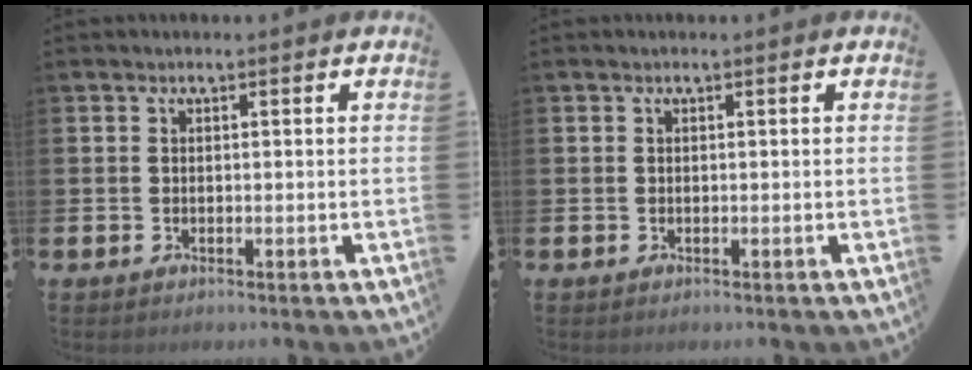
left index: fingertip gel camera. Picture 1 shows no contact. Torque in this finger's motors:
{"motor_torque": [0.00, 0.00, 0.00, 0.01]}